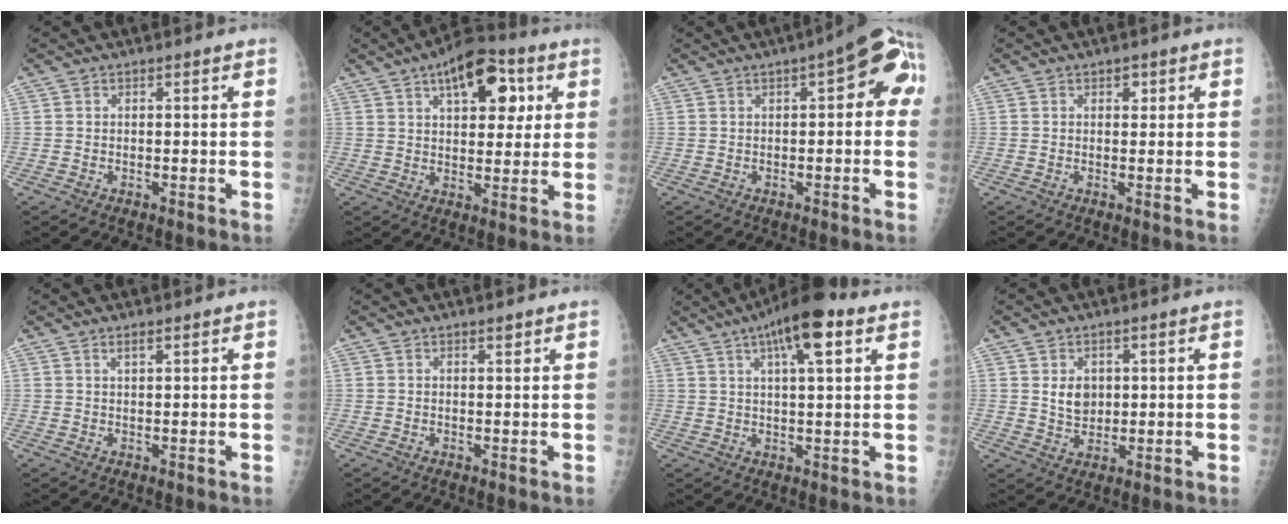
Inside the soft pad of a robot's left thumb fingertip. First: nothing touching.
{"total": 14.0, "force": [5.9, 7.2, 10.5], "torque": [-0.108, 0.000, 0.082]}
{"total": 9.0, "force": [1.4, 3.8, 8.0], "torque": [-0.069, 0.029, 0.003]}
{"total": 1.5, "force": [0.6, 1.1, 0.9], "torque": [0.003, 0.001, 0.004]}
{"total": 1.3, "force": [0.9, 0.3, 0.9], "torque": [-0.010, -0.005, 0.015]}
{"total": 1.1, "force": [0.8, 0.3, 0.7], "torque": [-0.008, -0.004, 0.013]}
{"total": 11.7, "force": [5.8, 3.2, 9.6], "torque": [-0.141, 0.000, 0.085]}
{"total": 4.7, "force": [1.1, 3.6, 2.8], "torque": [-0.023, -0.011, 0.025]}